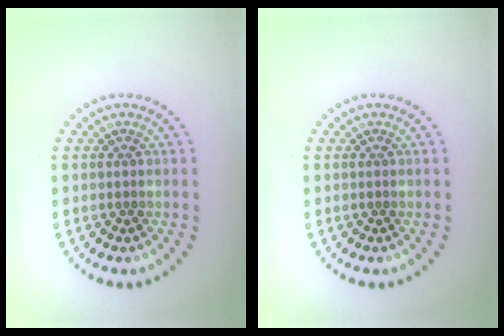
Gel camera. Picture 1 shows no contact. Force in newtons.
{"total": 0.0}